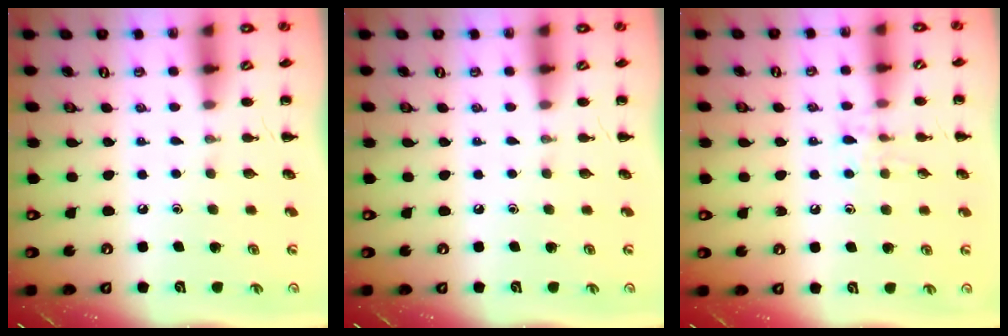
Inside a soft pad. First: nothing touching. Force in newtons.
{"total": 0.0}
{"total": 7.7, "press": 7.5, "slide": 1.4}